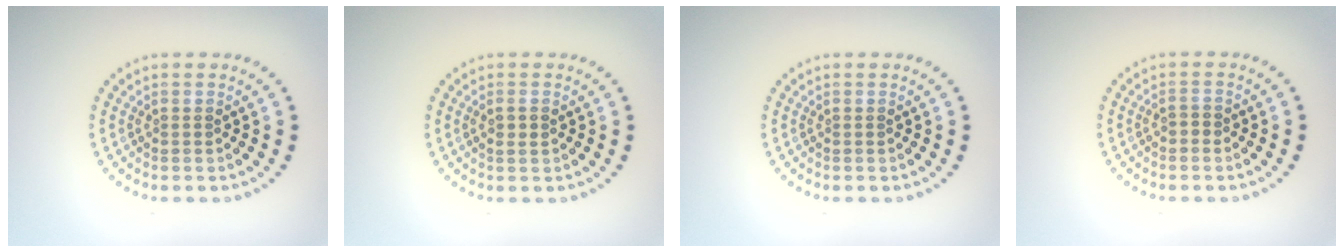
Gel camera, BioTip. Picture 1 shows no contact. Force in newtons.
{"total": 1.1, "press": 1.1, "slide": 0.3}
{"total": 0.0}
{"total": 0.8, "press": 0.8, "slide": 0.2}